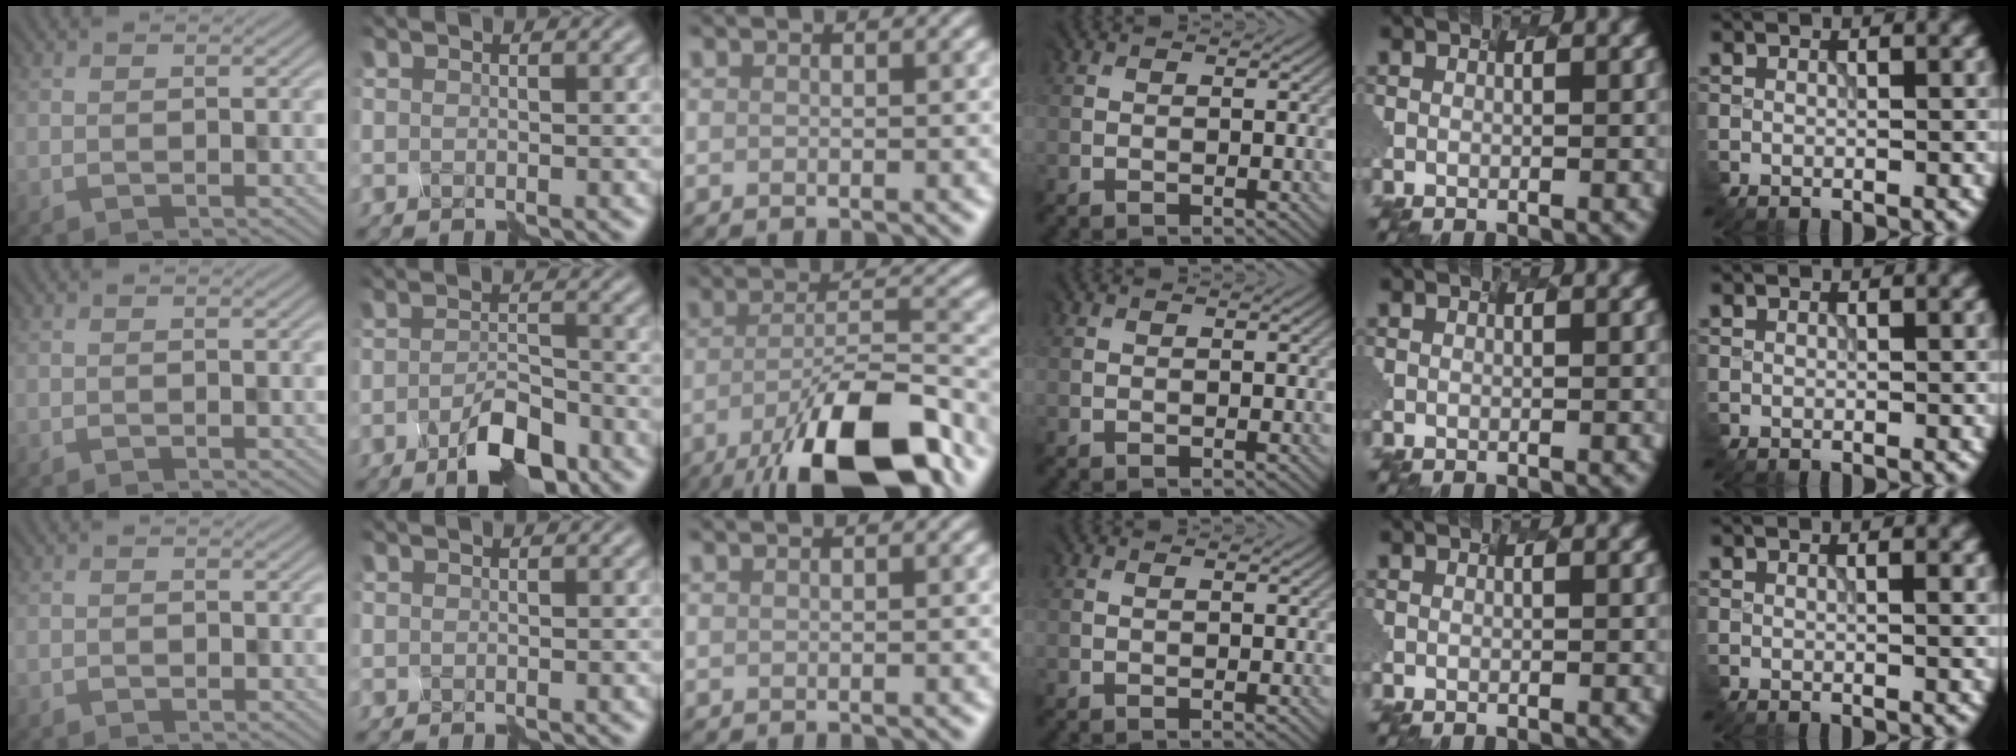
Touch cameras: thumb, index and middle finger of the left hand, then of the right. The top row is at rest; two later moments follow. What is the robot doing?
{"motion": "disassemble", "object": "markers"}